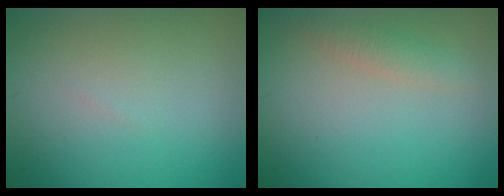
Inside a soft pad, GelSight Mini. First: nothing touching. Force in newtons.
{"total": 1.7, "press": 1.7, "slide": 0.1}